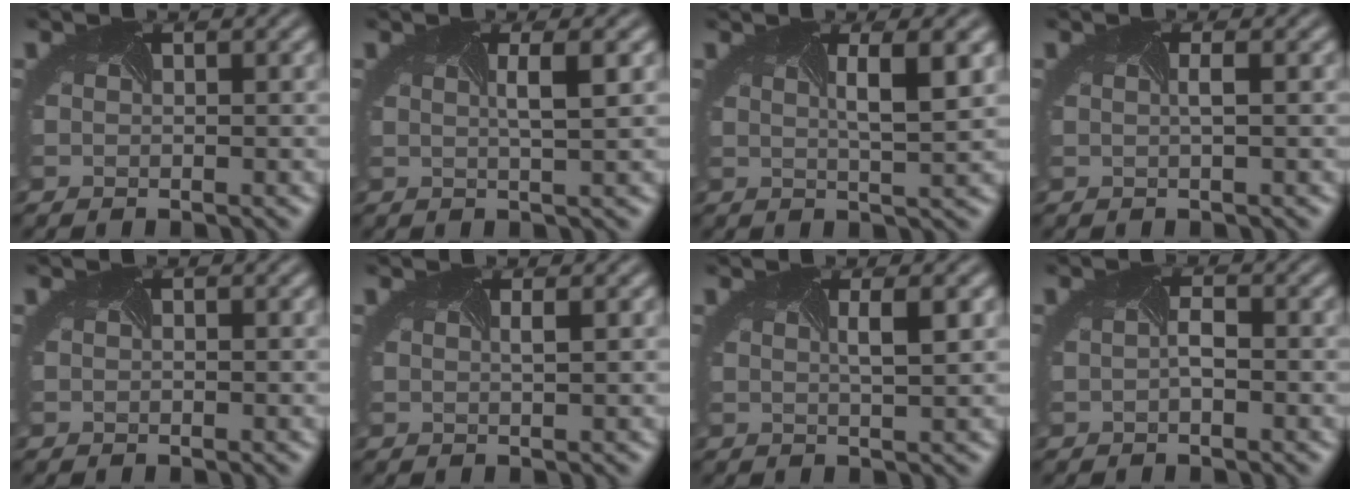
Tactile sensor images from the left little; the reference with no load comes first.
{"total": 2.3, "force": [0.4, 0.5, 2.2], "torque": [-0.021, 0.004, 0.001]}
{"total": 3.8, "force": [1.0, 0.7, 3.6], "torque": [-0.043, 0.002, 0.010]}
{"total": 0.9, "force": [-0.1, 0.0, 0.9], "torque": [-0.015, -0.002, -0.004]}
{"total": 0.0}
{"total": 1.2, "force": [0.4, 0.4, 1.0], "torque": [-0.001, 0.002, -0.009]}
{"total": 2.2, "force": [0.5, 0.5, 2.1], "torque": [-0.017, 0.005, 0.003]}
{"total": 0.9, "force": [-0.5, 0.1, 0.7], "torque": [-0.020, -0.002, -0.011]}